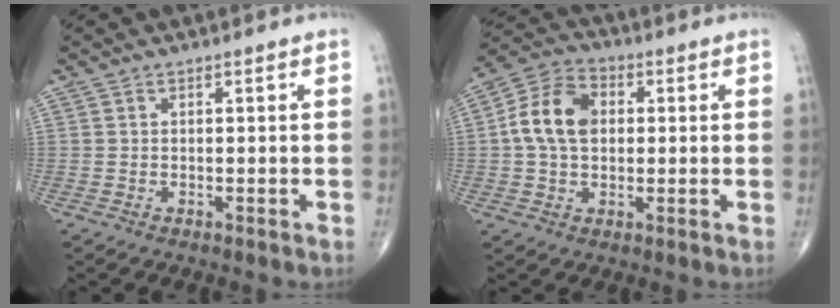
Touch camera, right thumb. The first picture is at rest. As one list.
[{"total": 10.8, "force": [1.0, 7.6, 7.6], "torque": [-0.134, 0.022, 0.010]}]